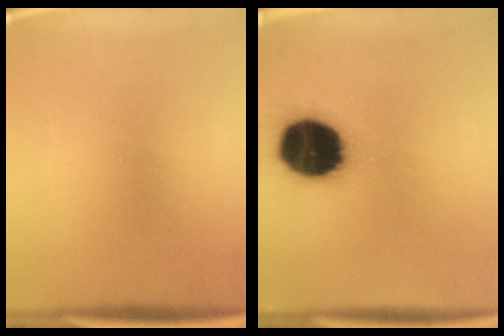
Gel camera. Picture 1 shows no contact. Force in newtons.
{"total": 19.8}